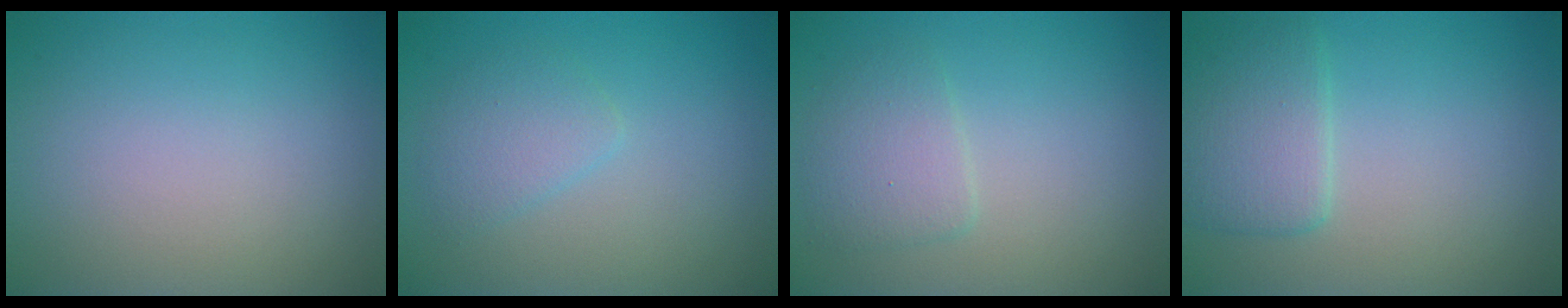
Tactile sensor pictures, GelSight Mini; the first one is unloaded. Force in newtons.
{"total": 2.0, "press": 2.0, "slide": 0.1}
{"total": 2.4, "press": 2.4, "slide": 0.0}
{"total": 3.4, "press": 3.4, "slide": 0.4}